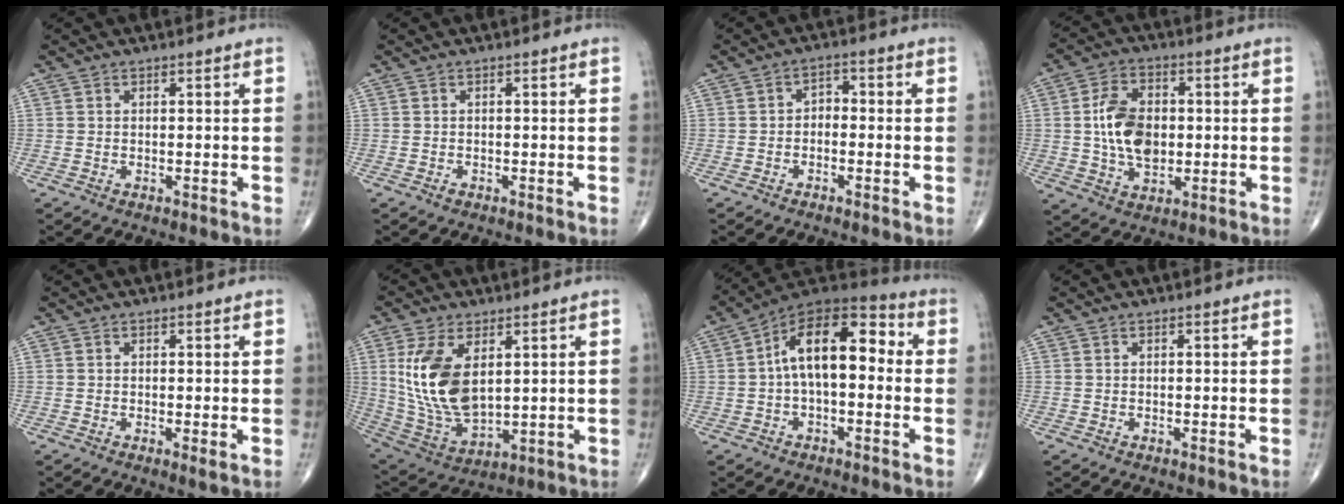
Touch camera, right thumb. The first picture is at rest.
{"total": 0.5, "force": [-0.4, 0.3, 0.2], "torque": [-0.001, 0.001, -0.008]}
{"total": 2.7, "force": [-0.9, 1.9, 1.7], "torque": [-0.015, 0.022, -0.027]}
{"total": 11.3, "force": [0.3, 7.4, 8.6], "torque": [-0.137, 0.005, 0.006]}
{"total": 1.0, "force": [-0.1, 0.2, 1.0], "torque": [-0.016, -0.005, -0.003]}
{"total": 15.3, "force": [3.7, 8.3, 12.3], "torque": [-0.240, -0.020, 0.088]}
{"total": 14.9, "force": [0.8, 7.8, 12.7], "torque": [-0.181, 0.049, -0.002]}
{"total": 0.0}